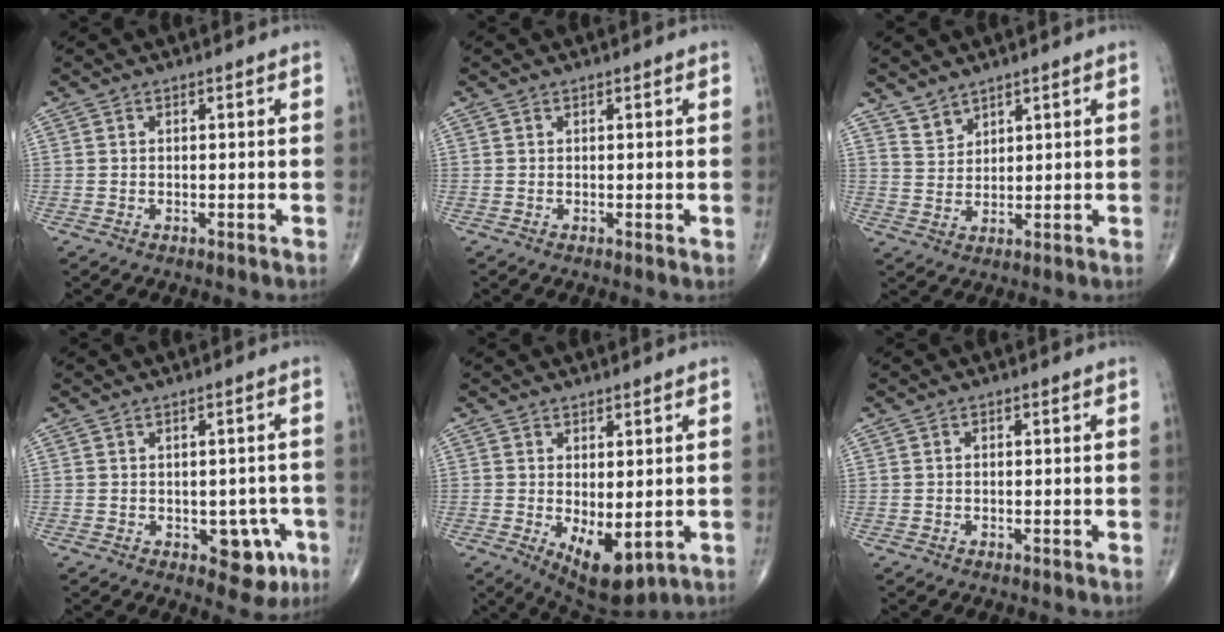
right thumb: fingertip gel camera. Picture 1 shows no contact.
{"total": 0.5, "force": [0.2, 0.2, 0.4], "torque": [-0.010, -0.002, 0.002]}
{"total": 3.3, "force": [3.0, 1.5, 0.5], "torque": [0.004, -0.022, 0.060]}
{"total": 6.7, "force": [-2.3, 4.0, 4.9], "torque": [-0.024, 0.008, -0.022]}
{"total": 8.7, "force": [-1.6, 4.1, 7.5], "torque": [-0.102, -0.017, -0.007]}
{"total": 0.0}